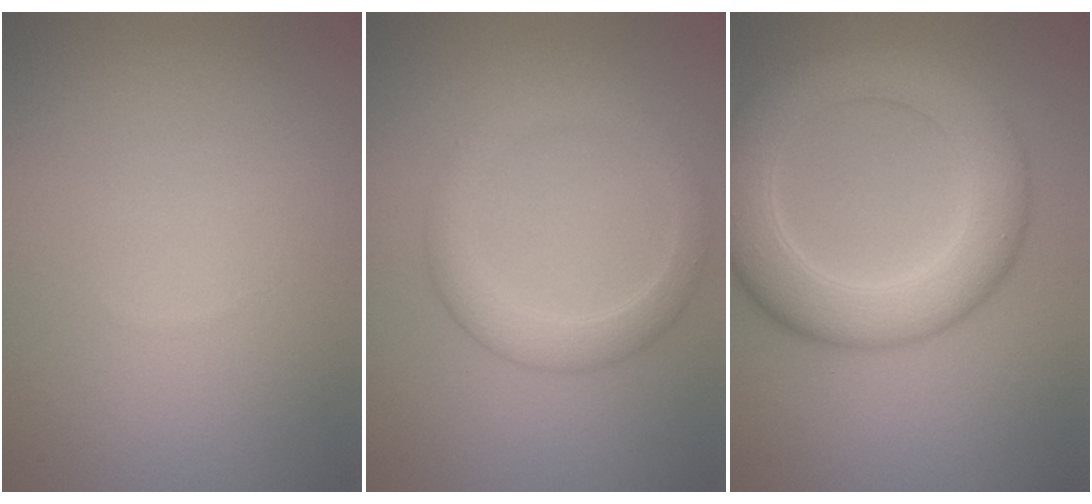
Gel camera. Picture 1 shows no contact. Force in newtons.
{"total": 2.8, "press": 2.8, "slide": 0.2}
{"total": 7.7, "press": 7.7, "slide": 0.0}